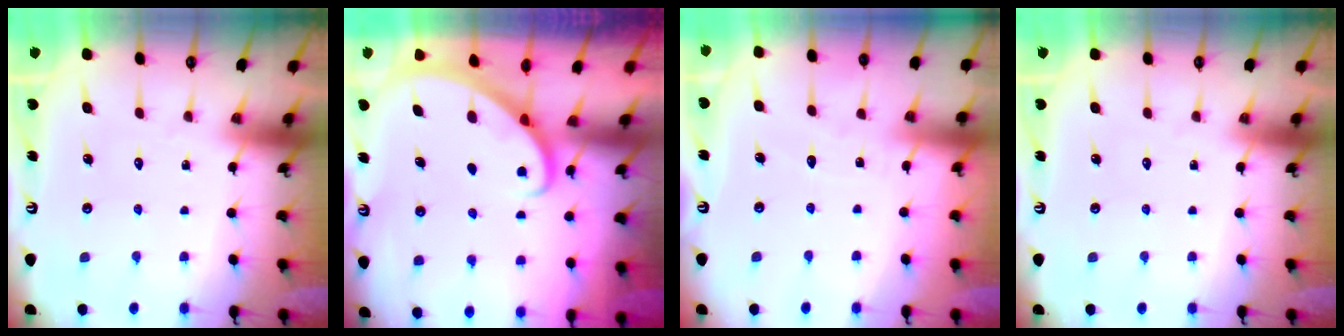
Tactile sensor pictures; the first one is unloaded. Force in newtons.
{"total": 2.8, "press": 2.8, "slide": 0.2}
{"total": 2.3, "press": 2.3, "slide": 0.1}
{"total": 0.0}